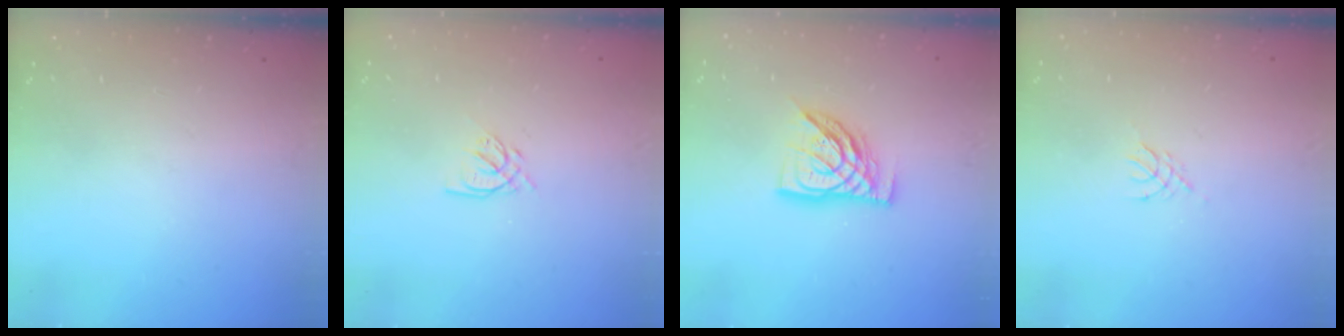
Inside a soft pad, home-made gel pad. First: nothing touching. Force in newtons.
{"total": 3.3, "press": 3.3, "slide": 0.3}
{"total": 11.3, "press": 11.2, "slide": 1.4}
{"total": 2.7, "press": 2.6, "slide": 0.6}